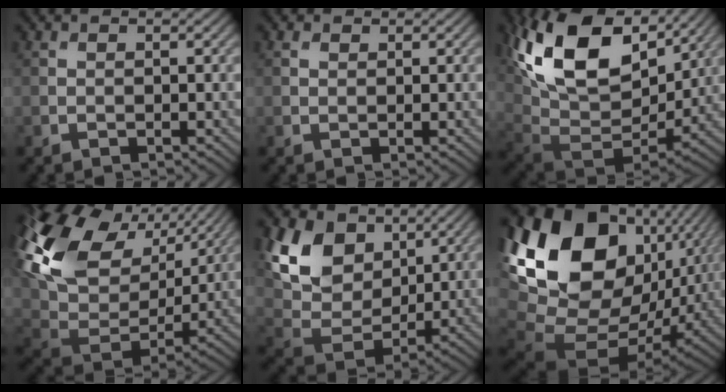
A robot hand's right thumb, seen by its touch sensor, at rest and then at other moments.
{"total": 0.9, "force": [0.5, 0.7, 0.4], "torque": [-0.009, 0.000, 0.010]}
{"total": 19.8, "force": [8.8, 11.8, 13.3], "torque": [-0.273, 0.031, 0.160]}
{"total": 18.1, "force": [8.2, 11.2, 11.7], "torque": [-0.301, 0.025, 0.160]}
{"total": 12.2, "force": [5.4, 8.3, 7.0], "torque": [-0.172, 0.006, 0.097]}
{"total": 21.8, "force": [5.6, 15.0, 14.8], "torque": [-0.326, 0.001, 0.133]}